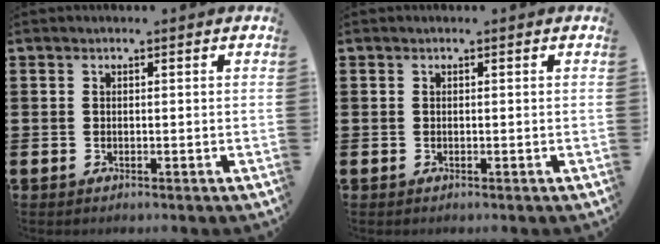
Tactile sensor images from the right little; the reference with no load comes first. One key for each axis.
{"total": 0.0}